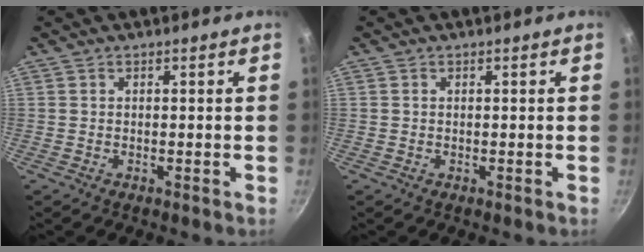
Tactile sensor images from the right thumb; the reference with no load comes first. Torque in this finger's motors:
{"motor_torque": [-0.03, -0.57, -0.26, 0.14, -0.03]}